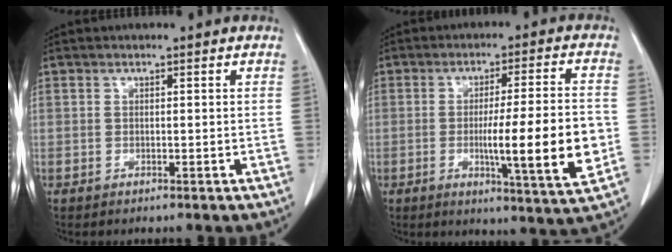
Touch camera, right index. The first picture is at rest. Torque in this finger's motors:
{"motor_torque": [1.31, -0.83, 0.85, 0.11]}